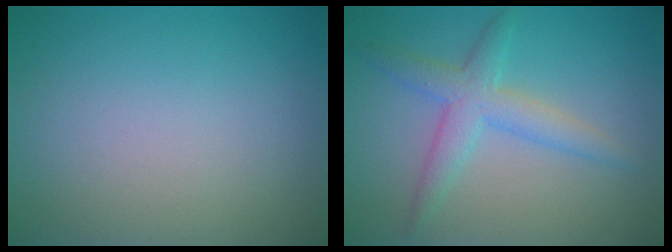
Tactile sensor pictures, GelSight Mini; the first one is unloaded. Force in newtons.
{"total": 3.4, "press": 3.4, "slide": 0.0}